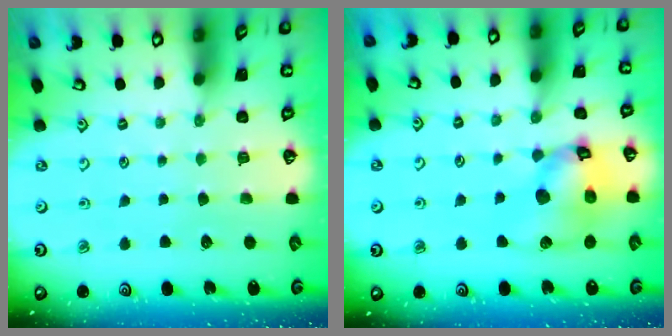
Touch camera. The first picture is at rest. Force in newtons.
{"total": 14.1, "press": 14.0, "slide": 1.8}